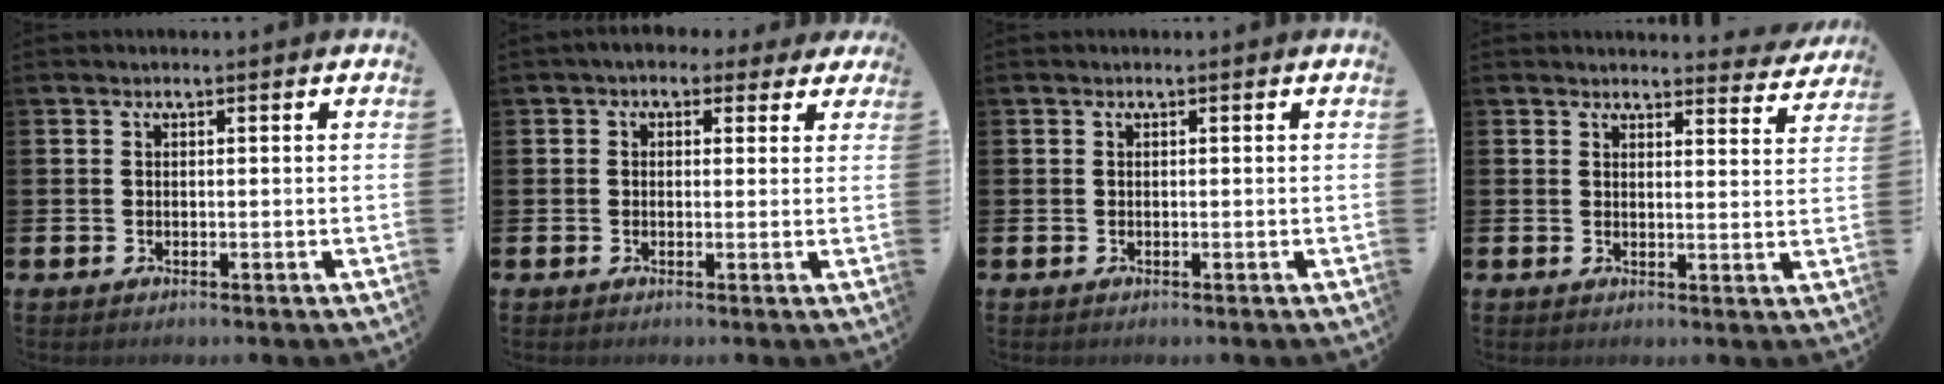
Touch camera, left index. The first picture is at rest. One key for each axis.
{"total": 2.5, "fx": 1.6, "fy": 1.8, "fz": 0.7, "tx": -0.010, "ty": -0.001, "tz": 0.023}
{"total": 0.0}
{"total": 3.3, "fx": 3.3, "fy": 0.4, "fz": 0.2, "tx": 0.008, "ty": -0.025, "tz": 0.055}